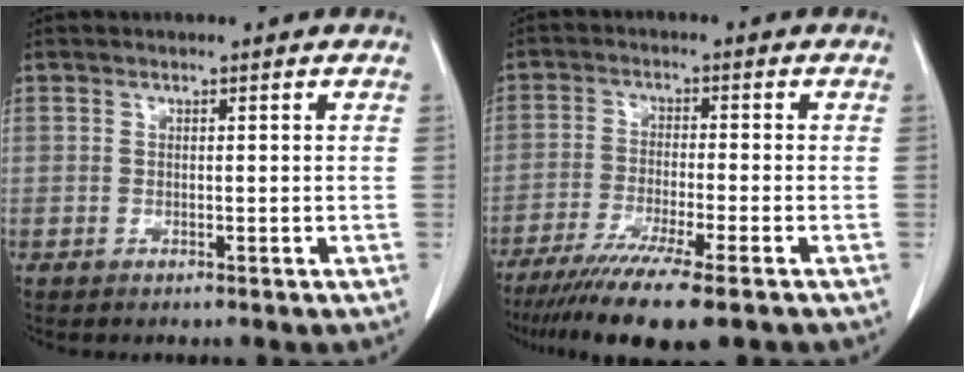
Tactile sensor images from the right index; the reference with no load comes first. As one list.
[{"total": 11.8, "force": [-8.7, 0.2, 7.9], "torque": [-0.130, -0.030, -0.139]}]